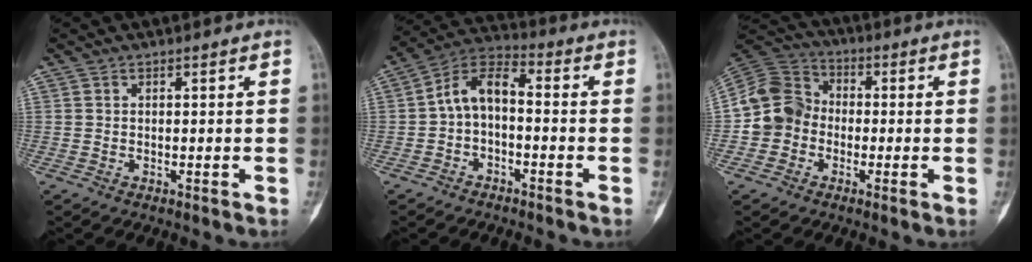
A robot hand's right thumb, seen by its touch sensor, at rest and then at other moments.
{"total": 8.0, "force": [-1.3, 4.6, 6.4], "torque": [-0.106, 0.041, -0.039]}
{"total": 10.0, "force": [-1.8, 9.1, 3.7], "torque": [-0.051, 0.031, -0.048]}